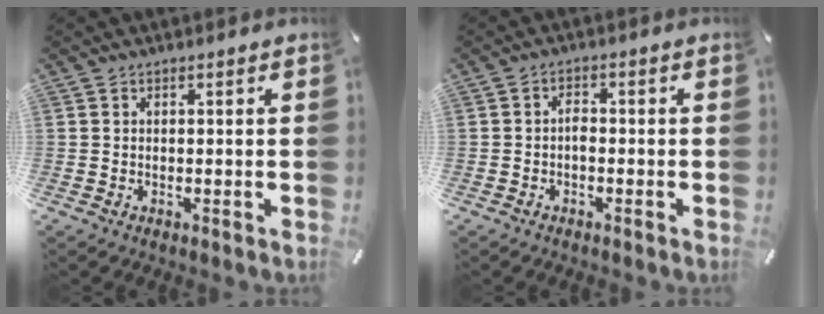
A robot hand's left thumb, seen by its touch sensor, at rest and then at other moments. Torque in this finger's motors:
{"motor_torque": [-0.30, 0.13, 0.17, 0.19, 0.05]}